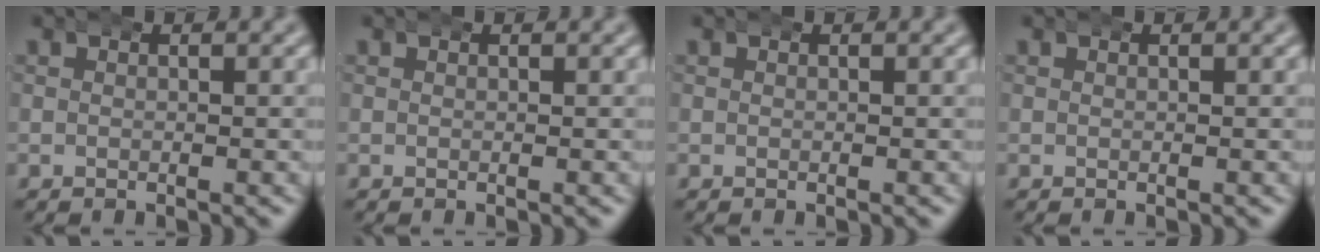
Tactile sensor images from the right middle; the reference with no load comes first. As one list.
[{"total": 0.0}, {"total": 0.0}, {"total": 0.0}]